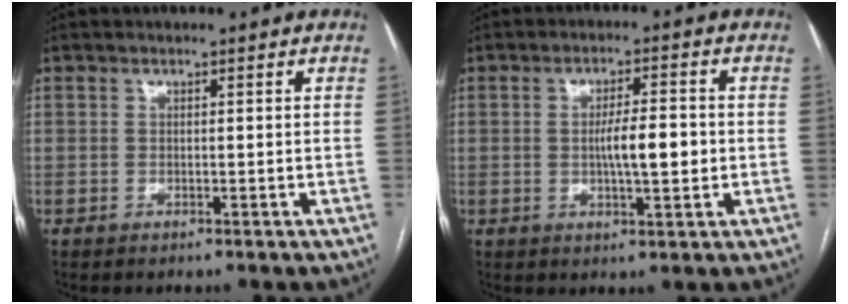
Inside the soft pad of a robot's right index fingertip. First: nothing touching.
{"total": 6.1, "force": [-0.5, 1.1, 6.0], "torque": [-0.101, 0.002, -0.008]}